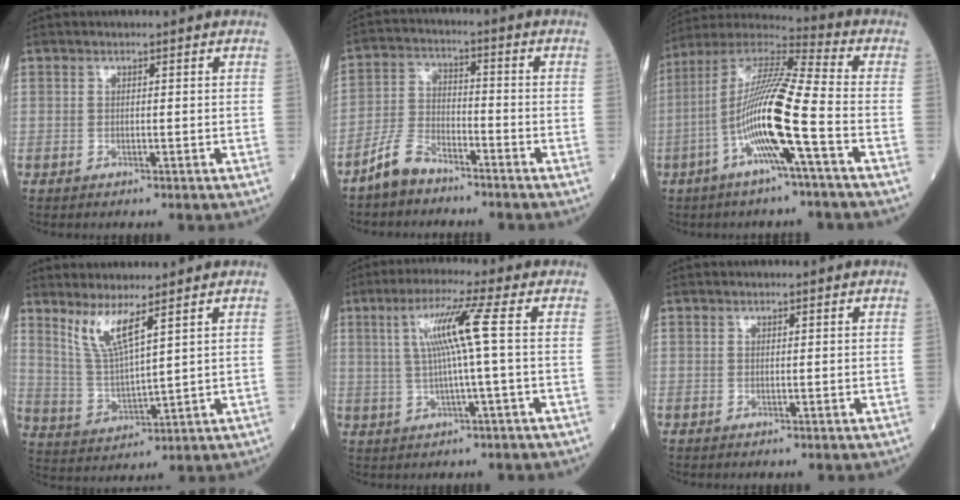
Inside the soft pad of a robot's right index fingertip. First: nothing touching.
{"total": 6.4, "force": [-5.2, 2.7, 2.5], "torque": [-0.064, 0.000, -0.104]}
{"total": 15.1, "force": [-4.5, -0.2, 14.4], "torque": [-0.286, 0.006, -0.095]}
{"total": 6.6, "force": [4.4, 0.1, 4.9], "torque": [-0.107, -0.018, 0.099]}
{"total": 7.7, "force": [1.2, -1.4, 7.5], "torque": [-0.143, 0.011, 0.032]}
{"total": 0.0}